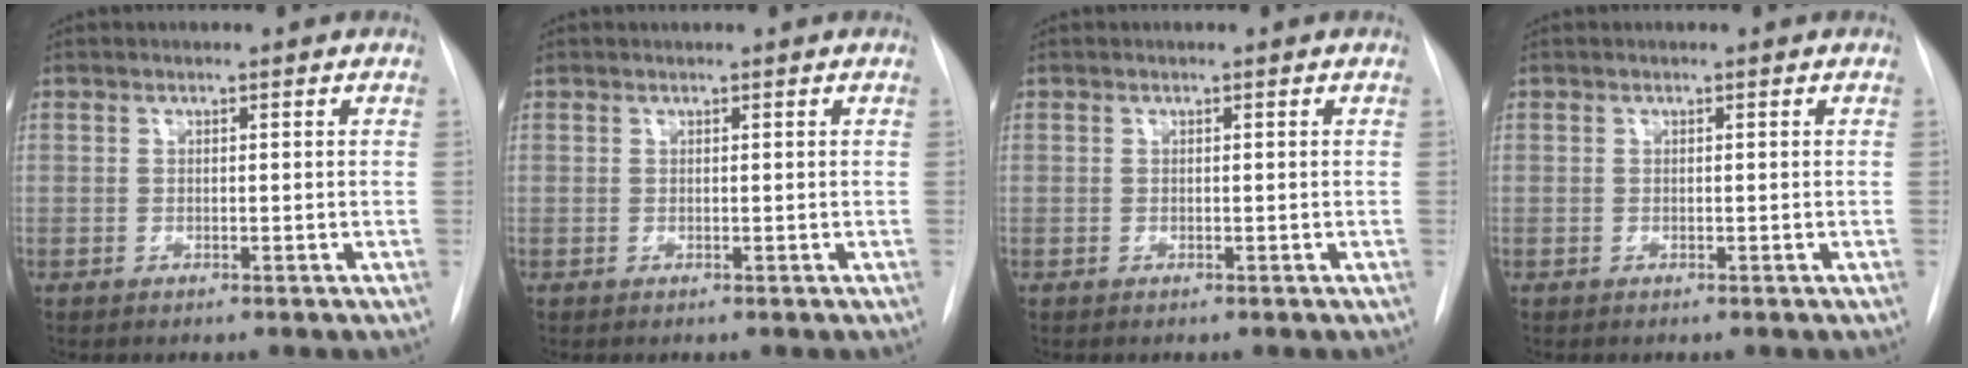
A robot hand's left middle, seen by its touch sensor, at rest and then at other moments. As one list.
[{"total": 0.6, "force": [0.6, 0.1, 0.1], "torque": [-0.007, 0.018, 0.014]}, {"total": 0.0}, {"total": 0.0}]